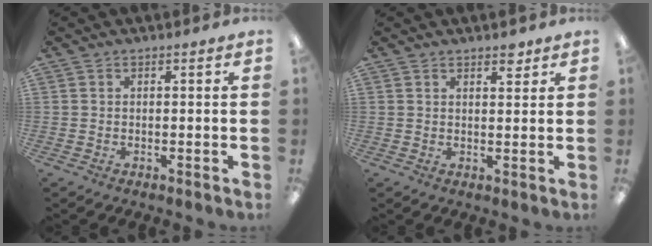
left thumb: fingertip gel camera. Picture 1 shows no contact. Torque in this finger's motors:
{"motor_torque": [-0.14, -0.13, -0.02, -0.13, 0.06]}